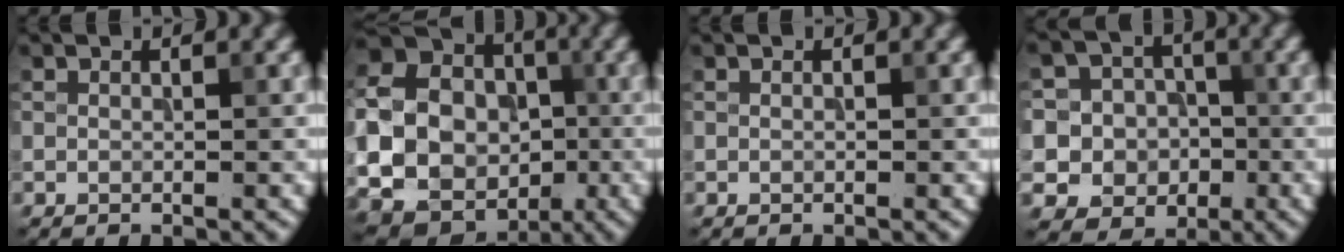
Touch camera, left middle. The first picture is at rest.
{"total": 17.7, "force": [-2.4, 16.2, 6.8], "torque": [-0.171, 0.001, -0.066]}
{"total": 0.0}
{"total": 8.9, "force": [-1.1, 8.6, 2.0], "torque": [-0.053, 0.022, -0.040]}